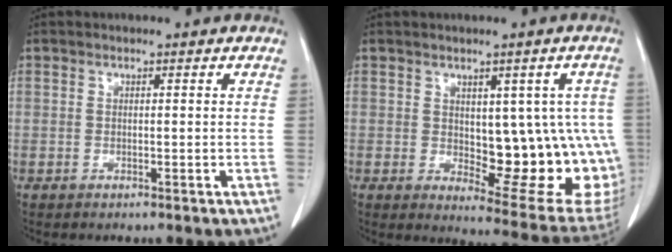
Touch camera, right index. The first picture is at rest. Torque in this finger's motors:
{"motor_torque": [0.44, 0.03, 0.27, 0.05]}